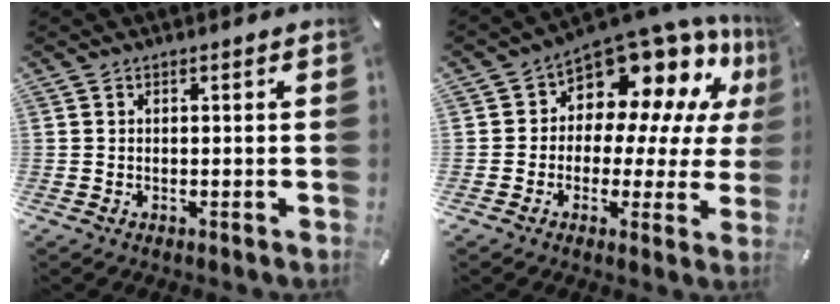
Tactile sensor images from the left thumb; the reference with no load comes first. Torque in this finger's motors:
{"motor_torque": [2.45, 2.55, 0.24, -0.10, 0.05]}